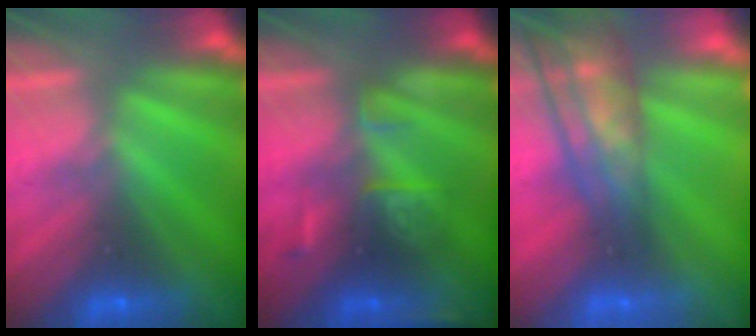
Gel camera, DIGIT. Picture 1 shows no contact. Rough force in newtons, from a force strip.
{"total": 2.6}
{"total": 7.1}